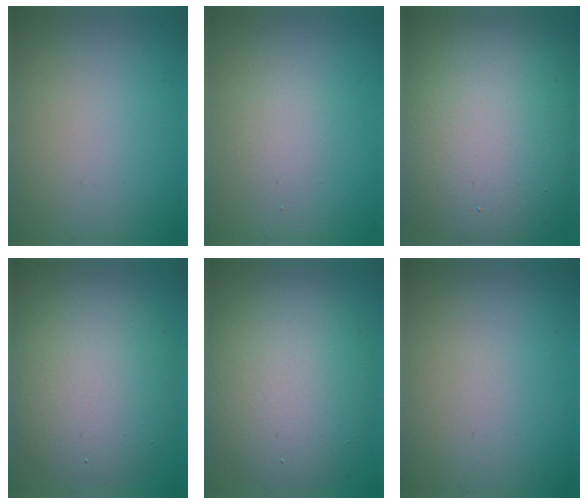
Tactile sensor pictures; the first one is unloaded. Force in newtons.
{"total": 1.5, "press": 1.5, "slide": 0.1}
{"total": 17.3, "press": 17.3, "slide": 1.2}
{"total": 8.2, "press": 8.2, "slide": 0.5}
{"total": 9.2, "press": 9.2, "slide": 0.5}
{"total": 0.0}